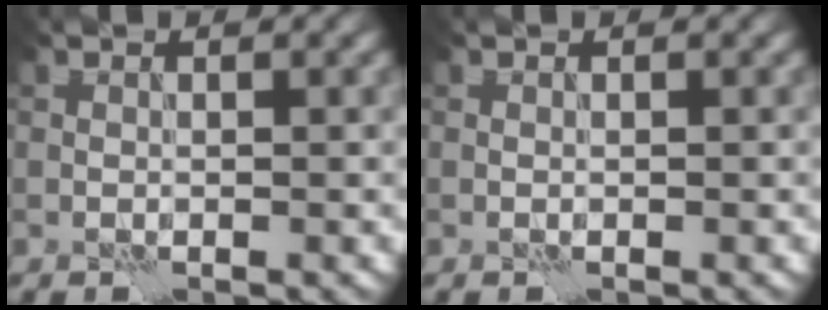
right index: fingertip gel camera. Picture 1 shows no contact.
{"total": 0.0}